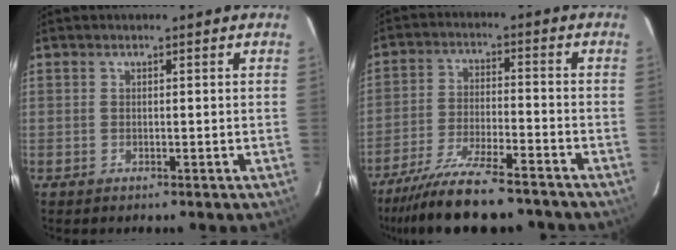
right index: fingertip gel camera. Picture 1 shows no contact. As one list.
[{"total": 16.1, "force": [-13.8, 2.8, 7.8], "torque": [-0.168, -0.031, -0.226]}]